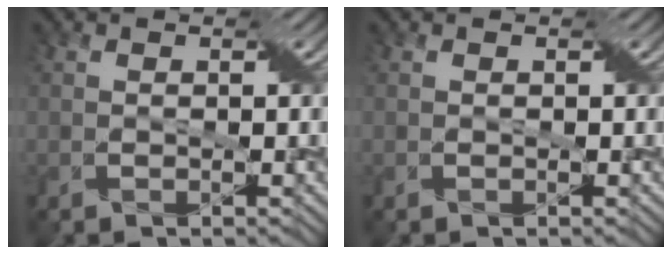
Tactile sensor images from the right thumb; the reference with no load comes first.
{"total": 0.0}